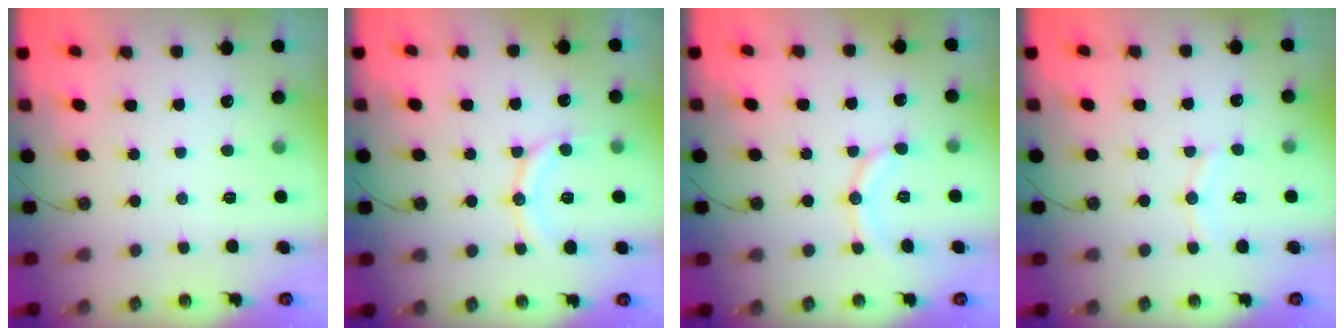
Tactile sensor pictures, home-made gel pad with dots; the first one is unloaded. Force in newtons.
{"total": 11.4, "press": 11.3, "slide": 1.0}
{"total": 9.1, "press": 9.1, "slide": 0.0}
{"total": 6.3, "press": 6.3, "slide": 0.7}